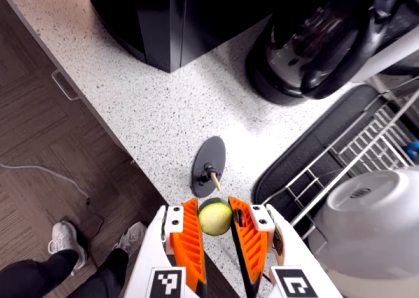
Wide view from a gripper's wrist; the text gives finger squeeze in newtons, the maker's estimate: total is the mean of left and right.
{"total": 11.2, "left": 11.1, "right": 11.3}